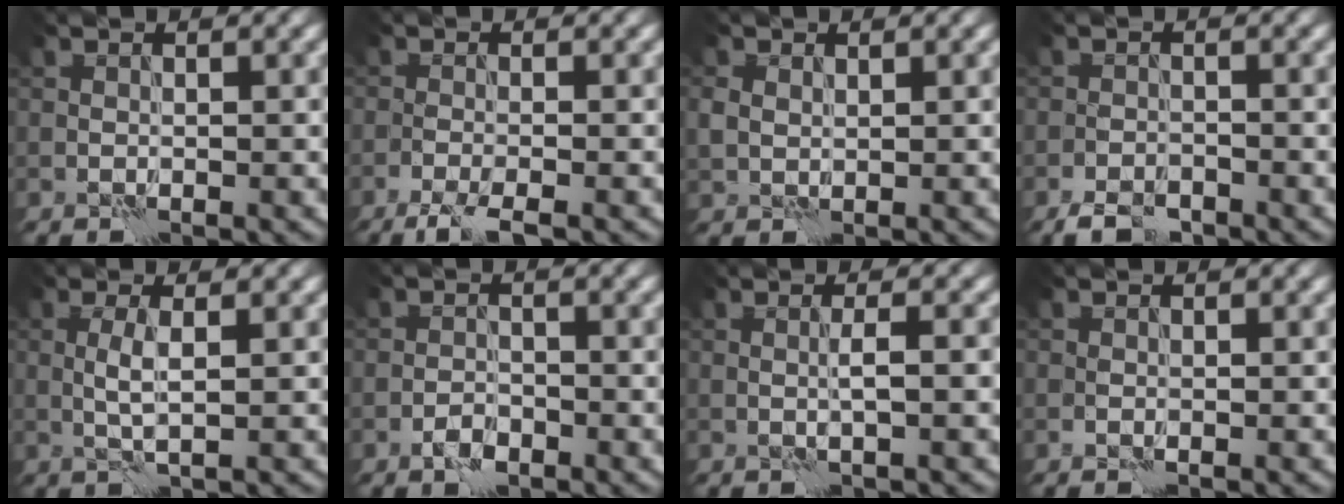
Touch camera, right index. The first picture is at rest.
{"total": 2.8, "force": [-2.1, 0.2, 1.9], "torque": [-0.038, -0.005, -0.044]}
{"total": 1.5, "force": [0.9, 1.1, 0.6], "torque": [-0.016, 0.001, 0.019]}
{"total": 3.0, "force": [-2.4, 1.1, 1.2], "torque": [-0.020, 0.000, -0.047]}
{"total": 1.7, "force": [0.5, 0.0, 1.6], "torque": [-0.037, 0.003, 0.008]}
{"total": 1.8, "force": [-1.2, 0.9, 1.0], "torque": [-0.014, 0.005, -0.025]}
{"total": 1.4, "force": [-0.3, 0.0, 1.4], "torque": [-0.025, 0.004, -0.006]}
{"total": 0.0}